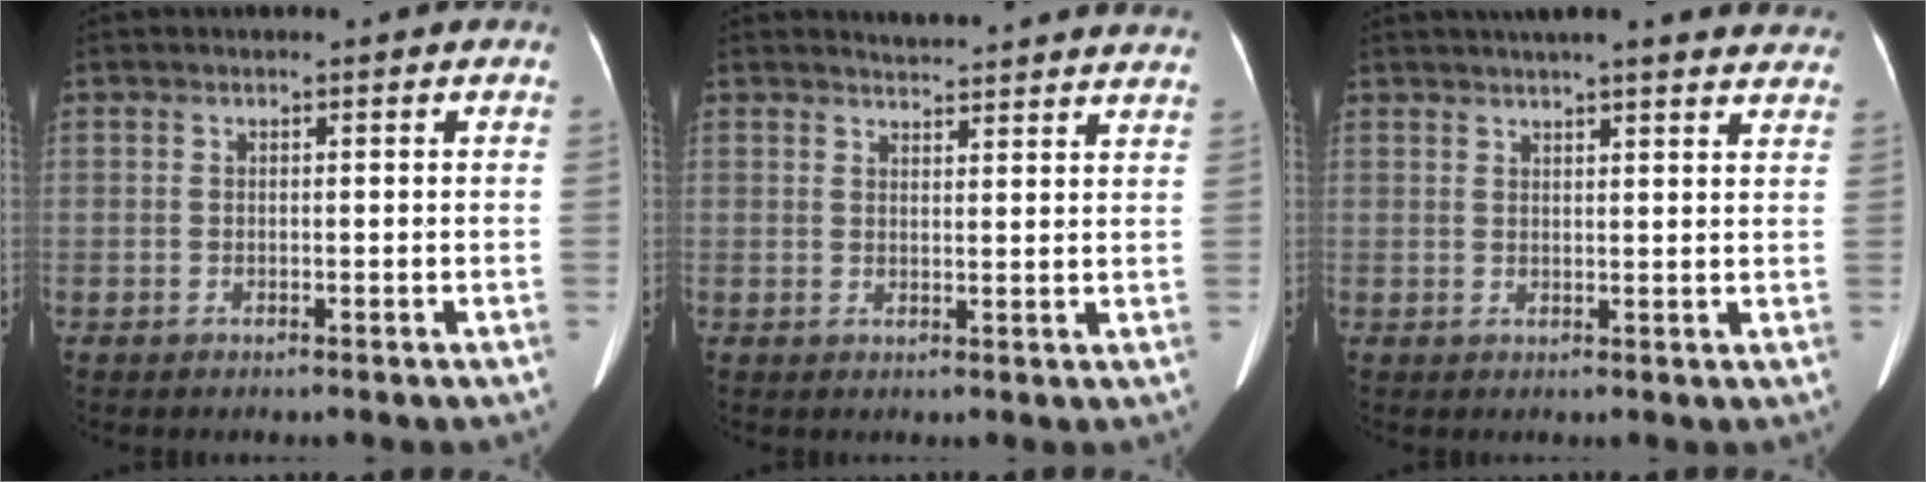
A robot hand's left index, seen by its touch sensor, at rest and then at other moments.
{"total": 11.7, "force": [11.5, 0.6, 2.2], "torque": [-0.017, -0.018, 0.120]}
{"total": 18.2, "force": [16.4, 2.6, 7.5], "torque": [-0.100, 0.021, 0.193]}